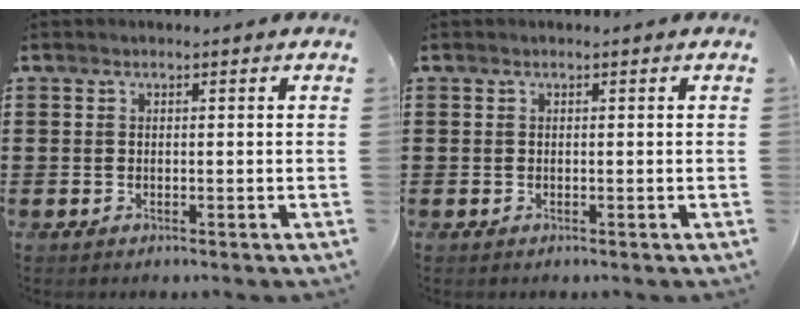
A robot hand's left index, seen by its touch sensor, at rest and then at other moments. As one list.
[{"total": 0.0}]